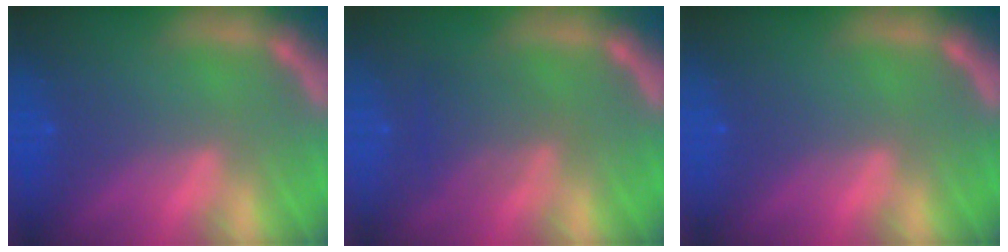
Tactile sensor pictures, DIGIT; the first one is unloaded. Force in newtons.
{"total": 3.0}
{"total": 0.0}